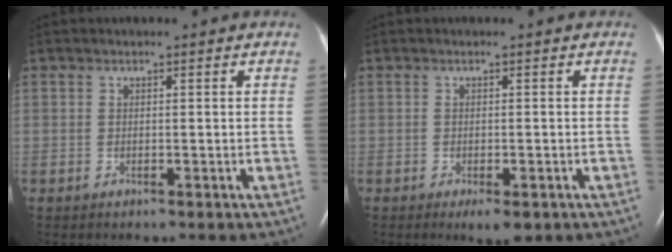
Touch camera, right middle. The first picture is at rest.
{"total": 2.9, "force": [-1.5, 0.9, 2.3], "torque": [-0.031, -0.004, -0.016]}